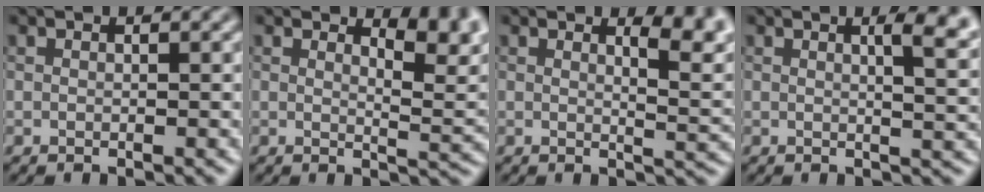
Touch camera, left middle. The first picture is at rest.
{"total": 4.4, "force": [2.7, 1.6, 3.1], "torque": [-0.037, -0.006, 0.035]}
{"total": 4.2, "force": [2.3, 1.5, 3.2], "torque": [-0.029, -0.002, 0.030]}
{"total": 4.5, "force": [1.8, 1.4, 3.9], "torque": [-0.040, 0.005, 0.021]}